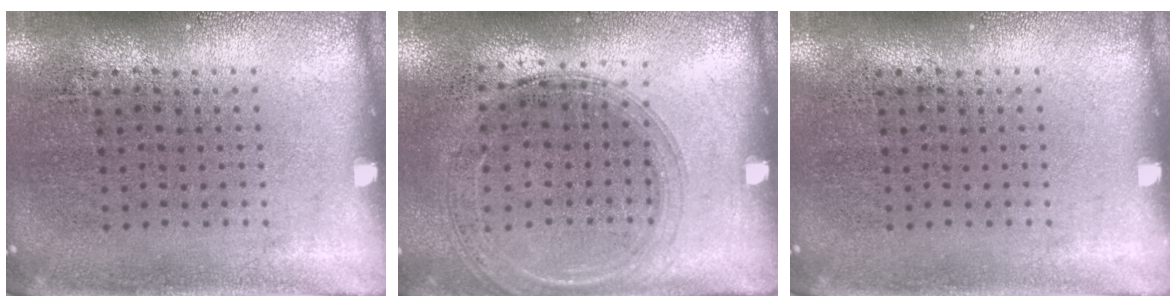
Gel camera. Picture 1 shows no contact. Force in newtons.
{"total": 1.5, "press": 1.4, "slide": 0.3}
{"total": 0.0}